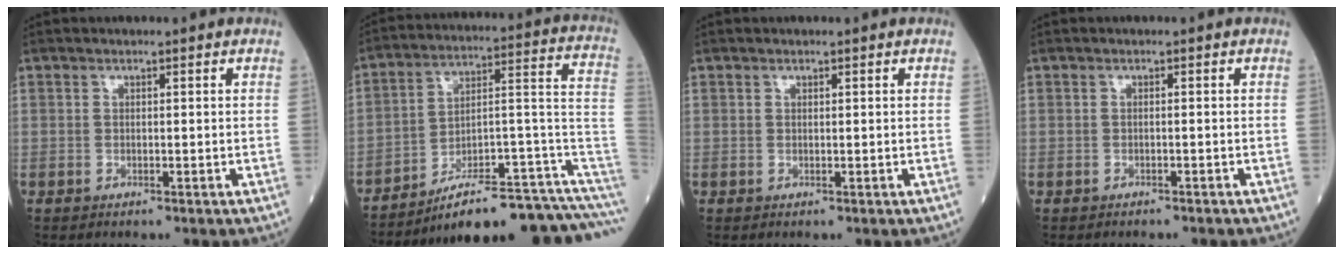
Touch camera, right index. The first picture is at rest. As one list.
[{"total": 20.1, "force": [-16.3, 1.7, 11.7], "torque": [-0.094, 0.060, -0.234]}, {"total": 0.0}, {"total": 1.6, "force": [-1.4, 0.3, 0.6], "torque": [-0.017, -0.004, -0.015]}]